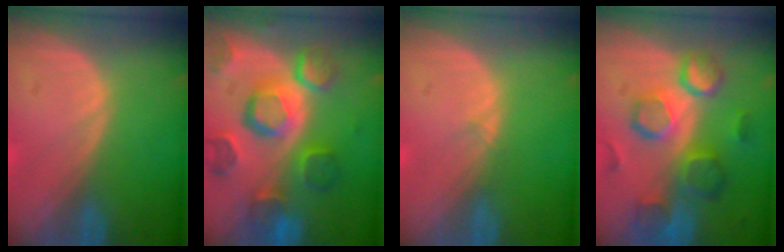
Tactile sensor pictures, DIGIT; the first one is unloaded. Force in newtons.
{"total": 12.2, "press": 10.6, "slide": 6.0}
{"total": 0.6, "press": 0.6, "slide": 0.1}
{"total": 10.0, "press": 9.3, "slide": 3.6}